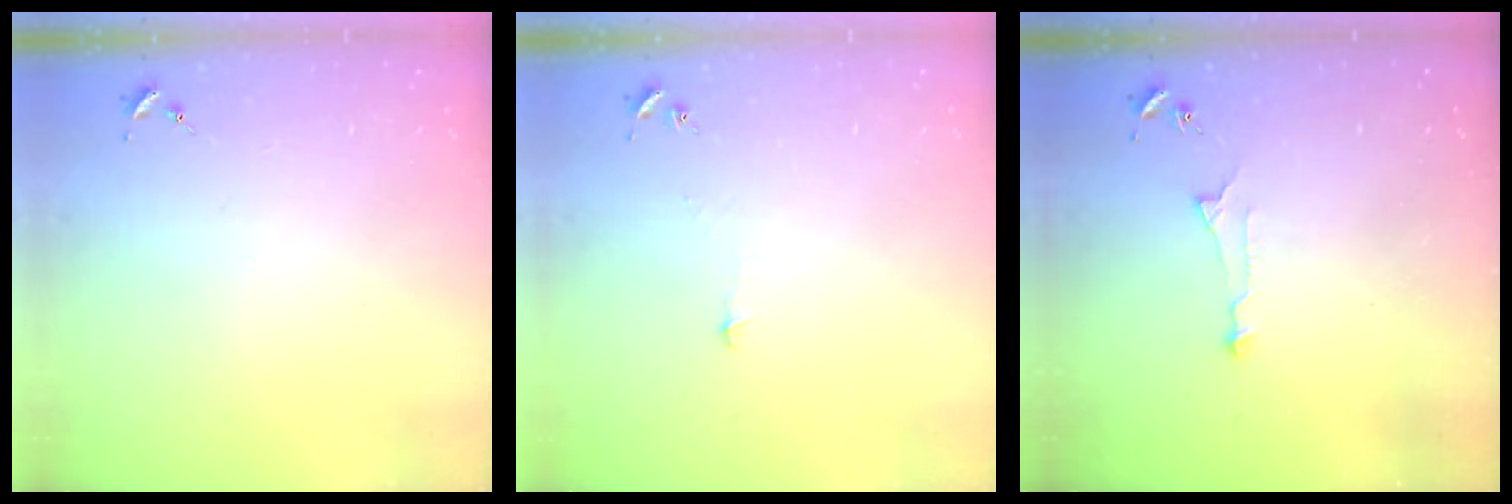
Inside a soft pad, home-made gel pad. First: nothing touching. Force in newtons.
{"total": 2.9, "press": 2.9, "slide": 0.3}
{"total": 5.1, "press": 5.1, "slide": 0.3}